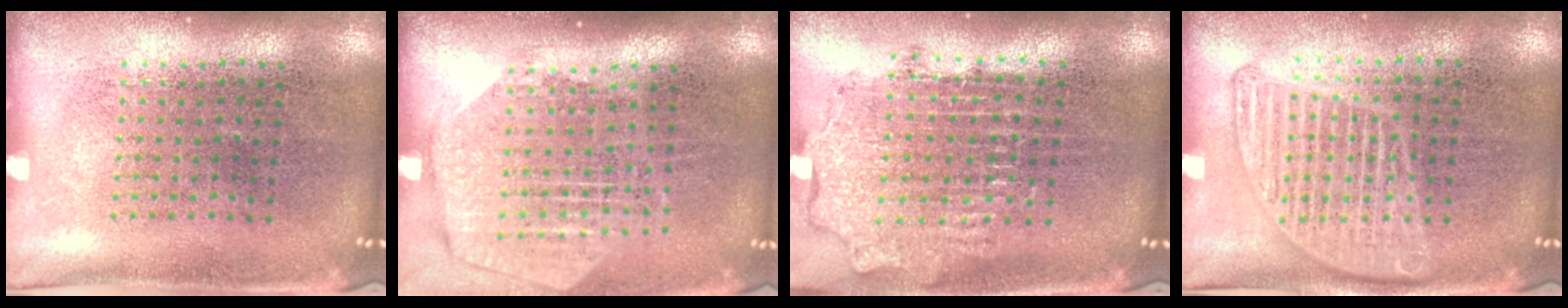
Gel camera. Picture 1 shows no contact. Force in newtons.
{"total": 1.9, "press": 1.7, "slide": 0.9}
{"total": 1.9, "press": 1.5, "slide": 1.1}
{"total": 1.3, "press": 1.3, "slide": 0.2}